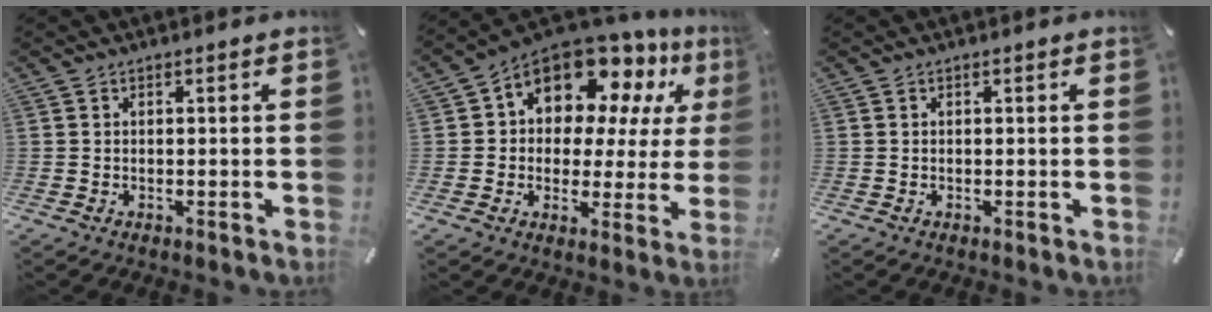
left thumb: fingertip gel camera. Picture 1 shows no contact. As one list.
[{"total": 13.3, "force": [9.7, 7.4, 5.0], "torque": [-0.102, -0.079, 0.178]}, {"total": 0.0}]